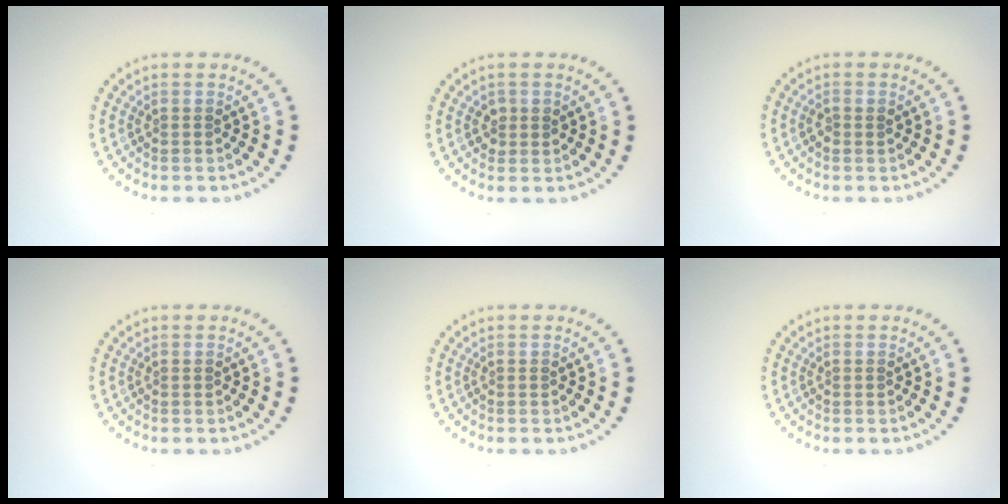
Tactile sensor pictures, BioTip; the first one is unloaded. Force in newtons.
{"total": 1.2, "press": 1.2, "slide": 0.1}
{"total": 0.8, "press": 0.8, "slide": 0.1}
{"total": 0.0}
{"total": 0.0}
{"total": 0.0}